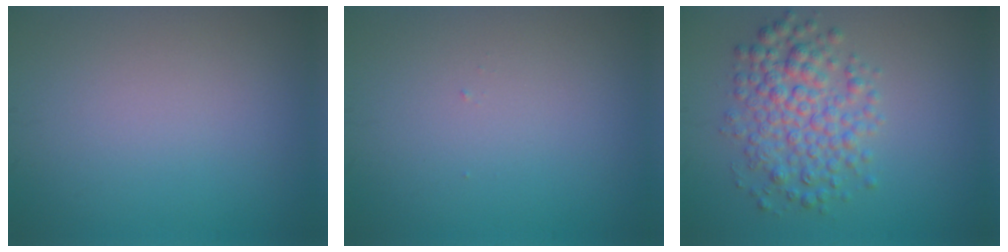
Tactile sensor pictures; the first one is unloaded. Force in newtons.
{"total": 0.0}
{"total": 5.2, "press": 5.2, "slide": 0.1}